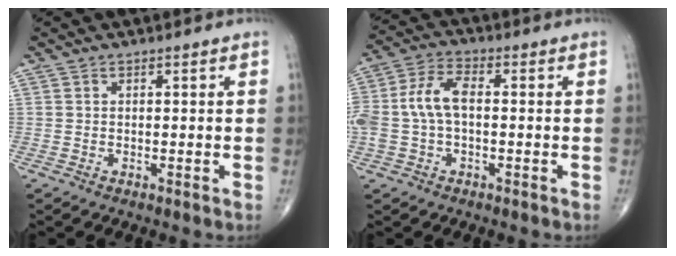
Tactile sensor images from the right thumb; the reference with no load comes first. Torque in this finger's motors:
{"motor_torque": [1.60, 1.09, 1.22, 0.09, 0.13]}